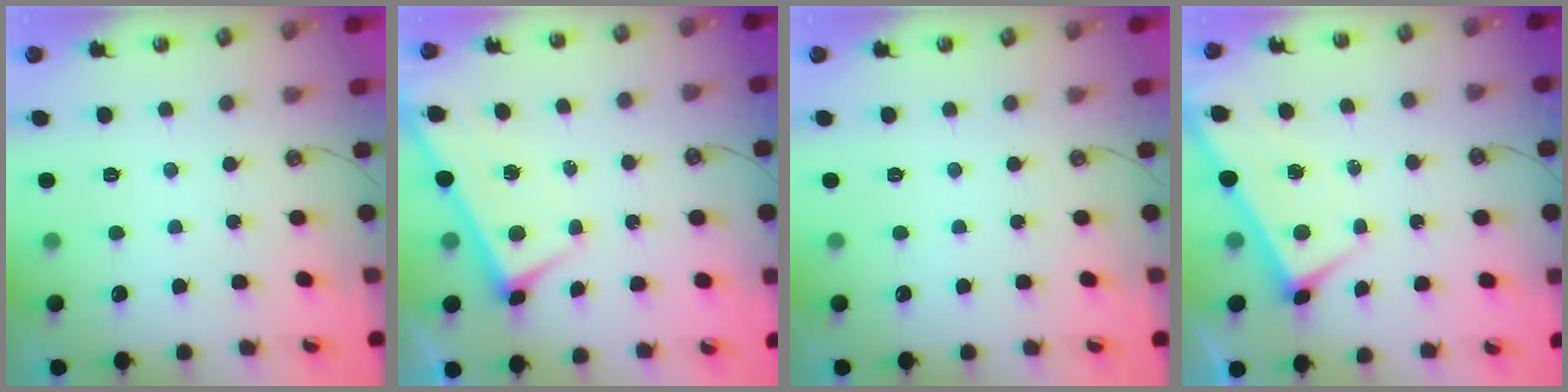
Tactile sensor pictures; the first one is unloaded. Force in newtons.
{"total": 2.8, "press": 2.8, "slide": 0.3}
{"total": 0.0}
{"total": 1.8, "press": 1.8, "slide": 0.1}